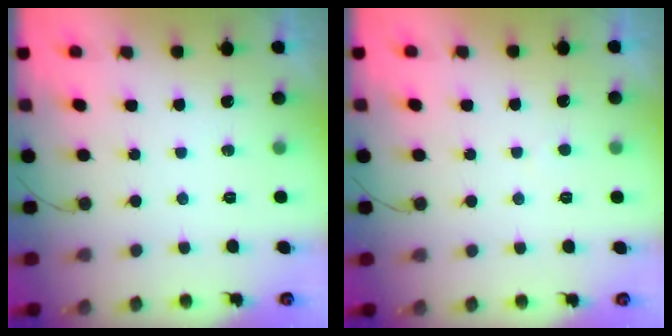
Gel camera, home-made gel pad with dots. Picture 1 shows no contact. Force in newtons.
{"total": 1.9, "press": 1.9, "slide": 0.3}